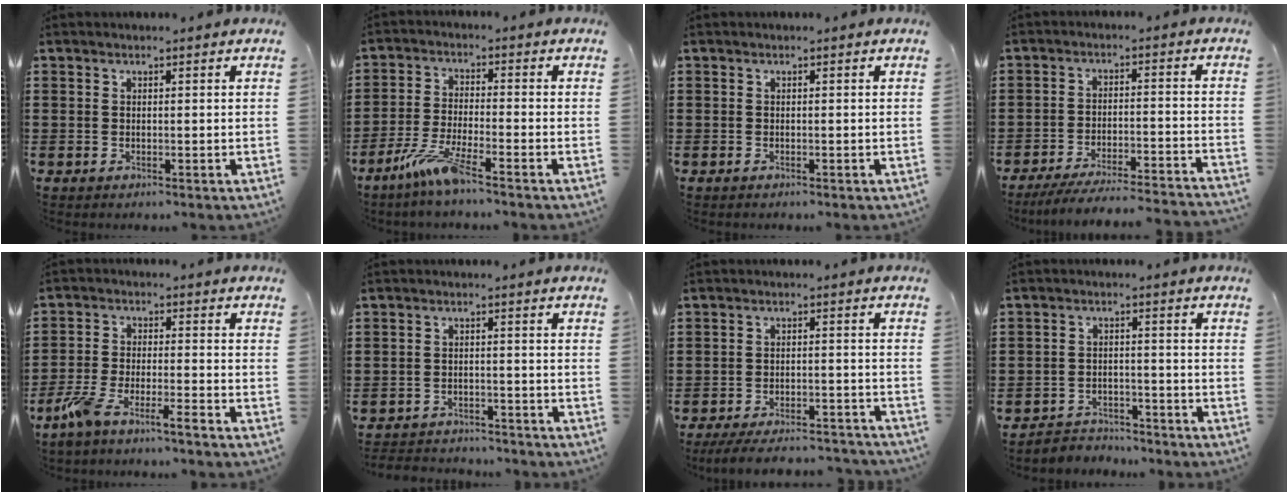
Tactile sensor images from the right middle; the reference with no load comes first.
{"total": 6.5, "force": [-4.5, 0.3, 4.6], "torque": [-0.106, -0.017, -0.088]}
{"total": 0.6, "force": [0.3, -0.5, 0.0], "torque": [0.005, -0.003, 0.007]}
{"total": 5.1, "force": [-4.7, -0.6, 1.9], "torque": [-0.039, -0.015, -0.091]}
{"total": 5.4, "force": [-4.5, 0.2, 3.0], "torque": [-0.085, -0.016, -0.093]}
{"total": 2.2, "force": [-2.2, -0.1, -0.3], "torque": [0.002, -0.002, -0.049]}
{"total": 4.6, "force": [-4.2, -0.2, 1.7], "torque": [-0.026, -0.005, -0.080]}
{"total": 2.9, "force": [-2.8, 0.4, -0.5], "torque": [0.005, 0.002, -0.062]}